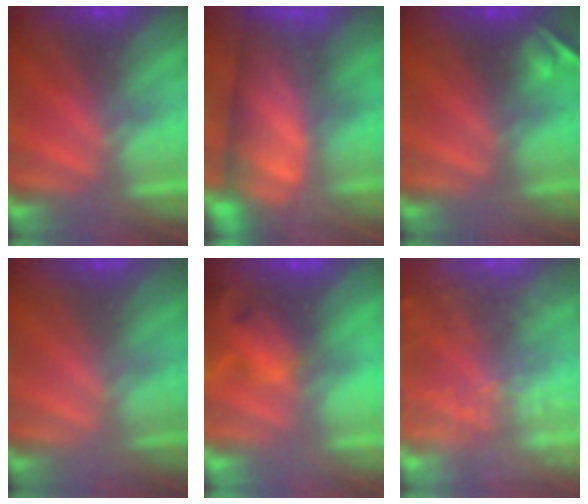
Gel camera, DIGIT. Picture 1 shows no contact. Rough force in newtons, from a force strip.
{"total": 7.4}
{"total": 2.1}
{"total": 4.5}
{"total": 7.7}
{"total": 8.2}